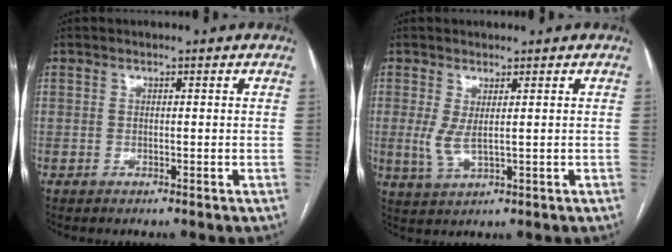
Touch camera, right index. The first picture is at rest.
{"total": 3.4, "force": [0.4, 0.8, 3.2], "torque": [-0.078, -0.006, 0.017]}